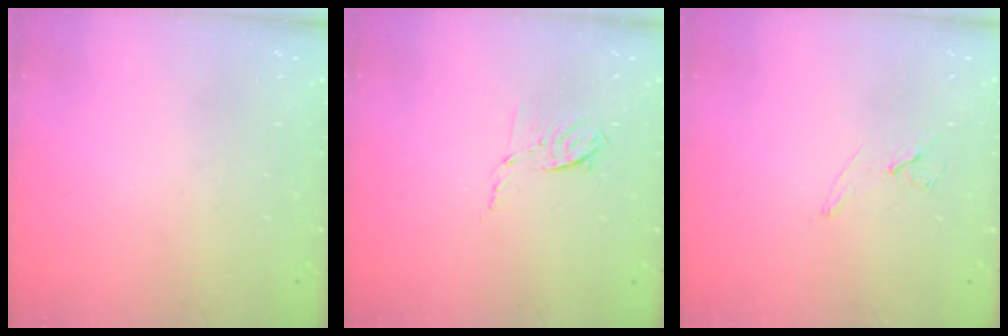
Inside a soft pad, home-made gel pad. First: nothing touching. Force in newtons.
{"total": 5.7, "press": 5.6, "slide": 1.2}
{"total": 6.7, "press": 6.0, "slide": 3.0}